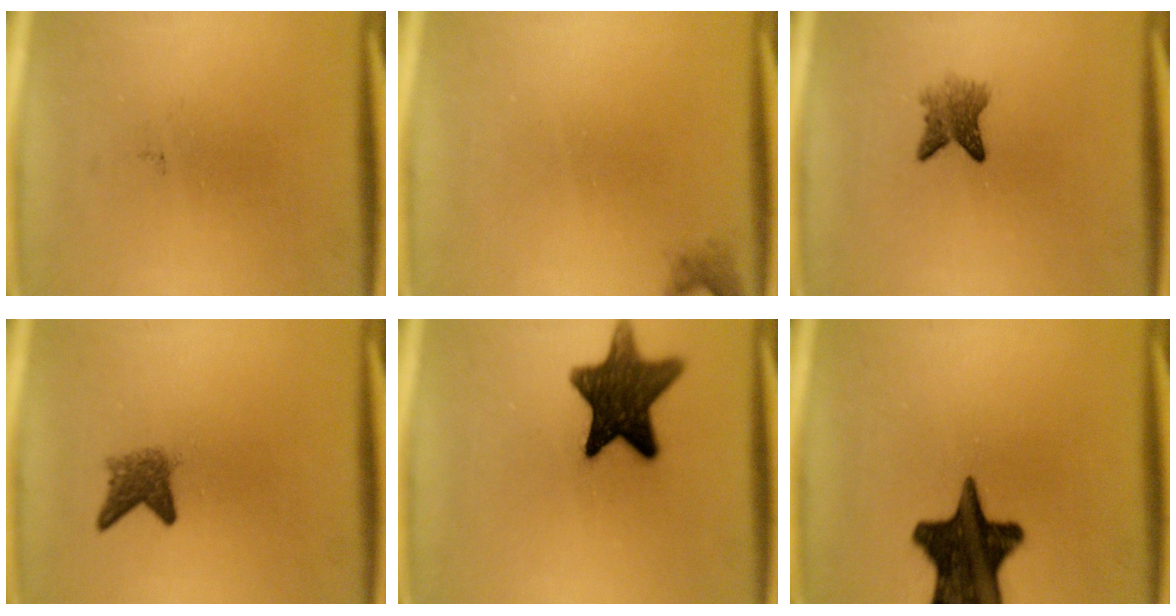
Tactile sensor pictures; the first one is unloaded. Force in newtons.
{"total": 1.1}
{"total": 3.4}
{"total": 3.1}
{"total": 13.3}
{"total": 17.1}